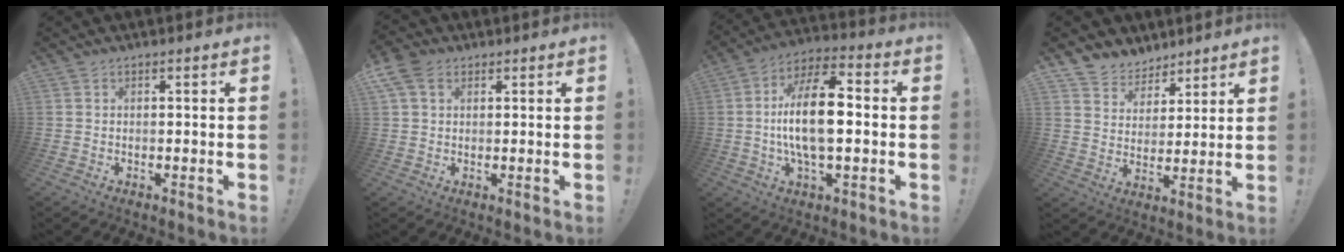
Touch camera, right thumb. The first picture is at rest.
{"total": 6.2, "force": [2.8, 4.2, 3.6], "torque": [-0.068, 0.002, 0.058]}
{"total": 15.9, "force": [-0.8, 6.6, 14.4], "torque": [-0.267, 0.003, -0.024]}
{"total": 6.9, "force": [5.2, 4.5, 0.0], "torque": [-0.008, -0.049, 0.104]}